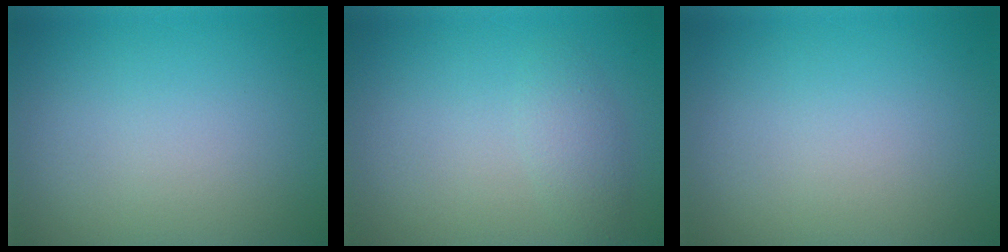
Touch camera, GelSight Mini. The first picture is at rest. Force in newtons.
{"total": 1.8, "press": 1.8, "slide": 0.1}
{"total": 0.0}